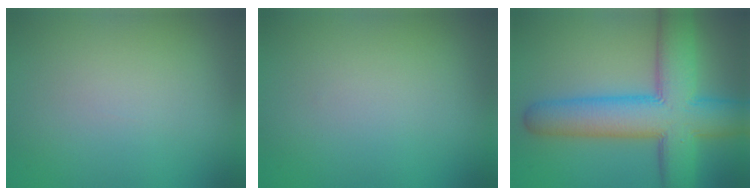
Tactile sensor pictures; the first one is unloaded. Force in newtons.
{"total": 0.0}
{"total": 11.3, "press": 11.3, "slide": 0.3}